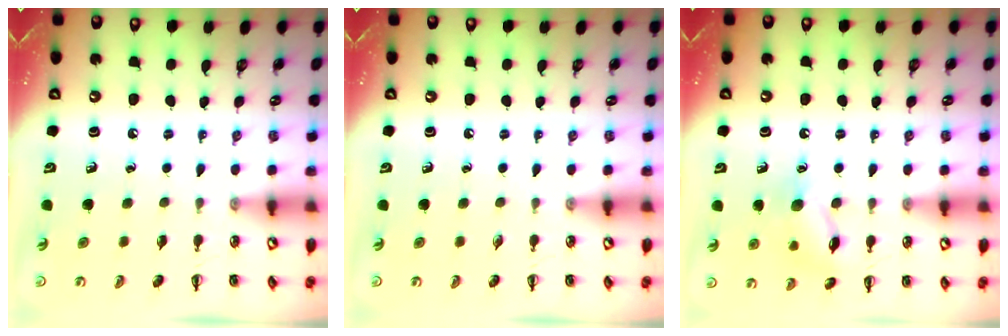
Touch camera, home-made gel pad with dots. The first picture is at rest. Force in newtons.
{"total": 0.0}
{"total": 10.9, "press": 10.9, "slide": 0.5}